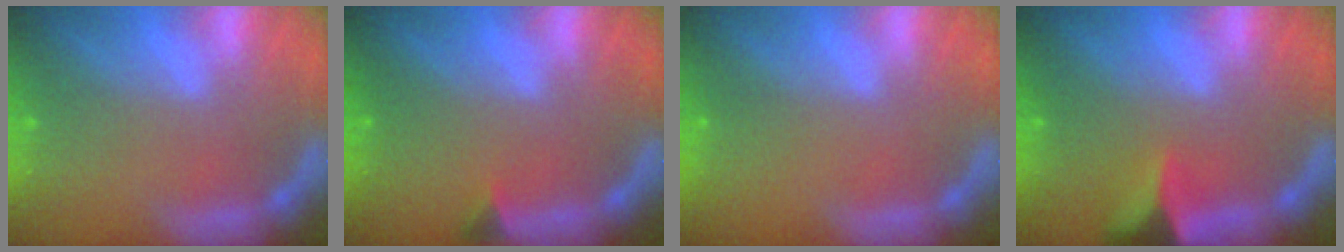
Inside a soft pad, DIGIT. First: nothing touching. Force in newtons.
{"total": 0.9}
{"total": 0.0}
{"total": 4.4}